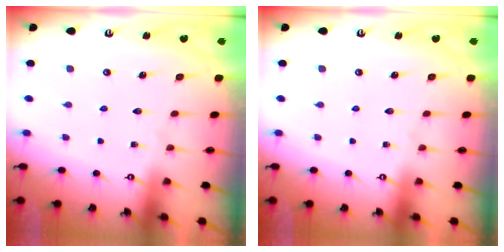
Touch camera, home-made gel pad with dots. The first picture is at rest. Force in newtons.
{"total": 0.0}